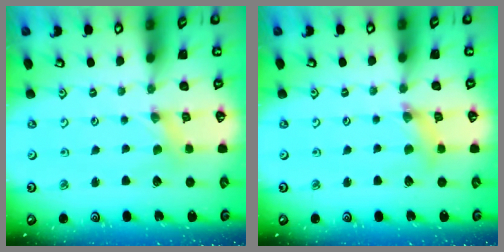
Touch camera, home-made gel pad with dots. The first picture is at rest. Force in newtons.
{"total": 4.7, "press": 4.6, "slide": 0.5}